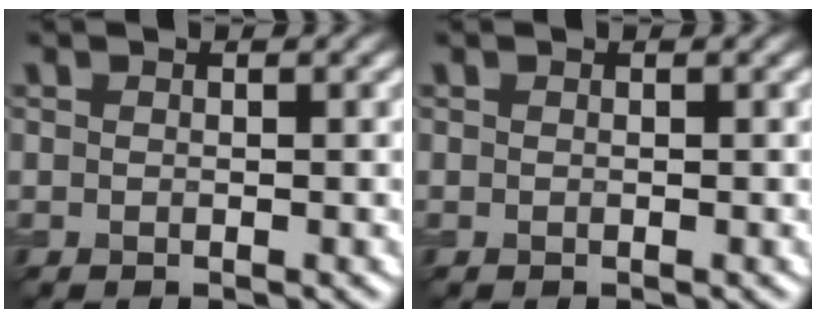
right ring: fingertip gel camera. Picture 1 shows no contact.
{"total": 0.0}